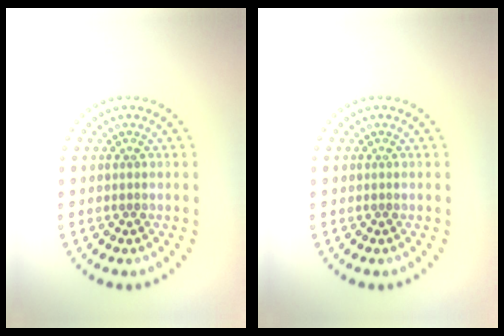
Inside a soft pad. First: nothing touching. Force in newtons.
{"total": 0.0}